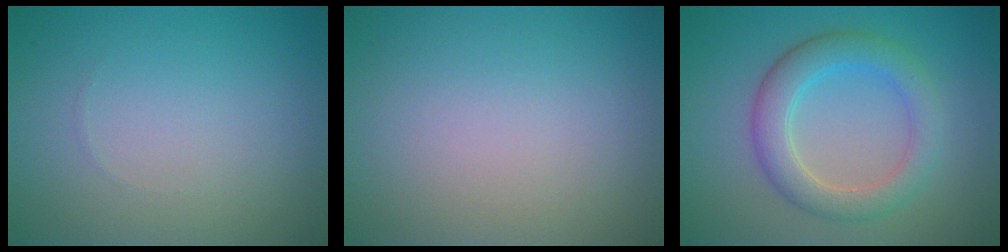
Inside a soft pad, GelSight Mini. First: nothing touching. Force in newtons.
{"total": 0.0}
{"total": 4.4, "press": 4.4, "slide": 0.2}